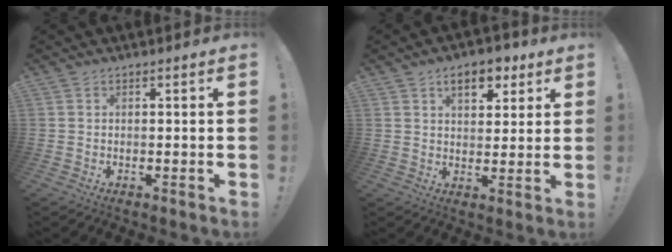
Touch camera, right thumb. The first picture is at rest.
{"total": 8.7, "force": [4.6, 5.0, 5.5], "torque": [-0.072, -0.011, 0.079]}